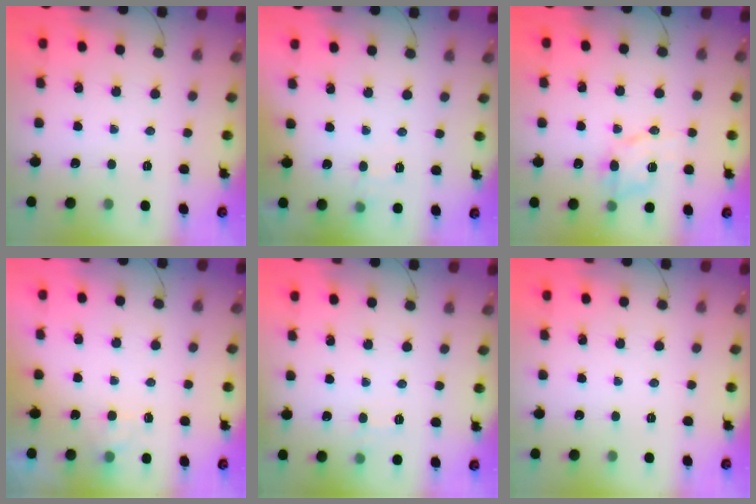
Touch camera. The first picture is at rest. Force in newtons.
{"total": 7.5, "press": 7.3, "slide": 2.0}
{"total": 7.5, "press": 7.4, "slide": 1.1}
{"total": 2.7, "press": 2.3, "slide": 1.4}
{"total": 5.2, "press": 5.0, "slide": 1.6}
{"total": 0.0}